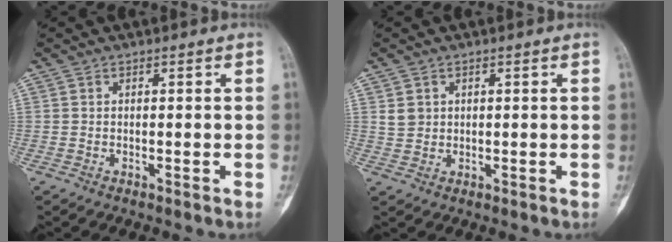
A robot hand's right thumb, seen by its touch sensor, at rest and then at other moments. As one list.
[{"total": 2.5, "force": [0.9, 2.1, 0.9], "torque": [-0.010, -0.003, 0.023]}]